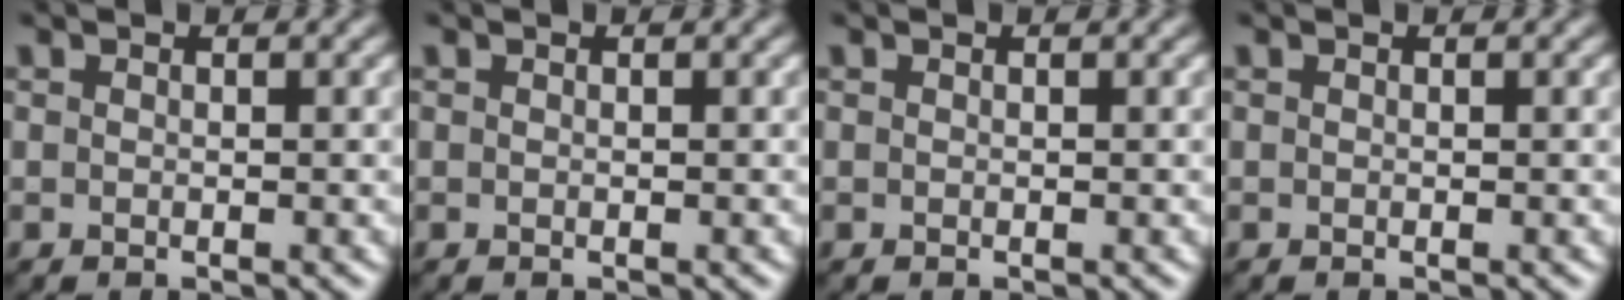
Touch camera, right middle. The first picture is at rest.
{"total": 0.0}
{"total": 0.0}
{"total": 0.0}